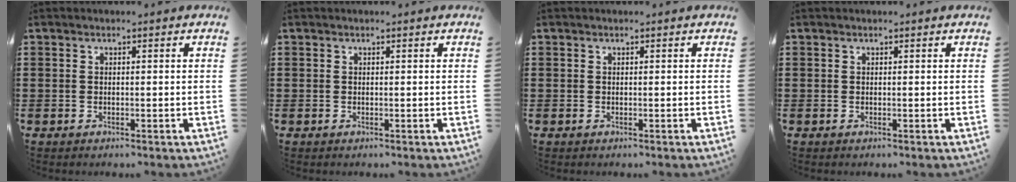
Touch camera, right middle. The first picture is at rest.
{"total": 0.0}
{"total": 0.0}
{"total": 0.0}